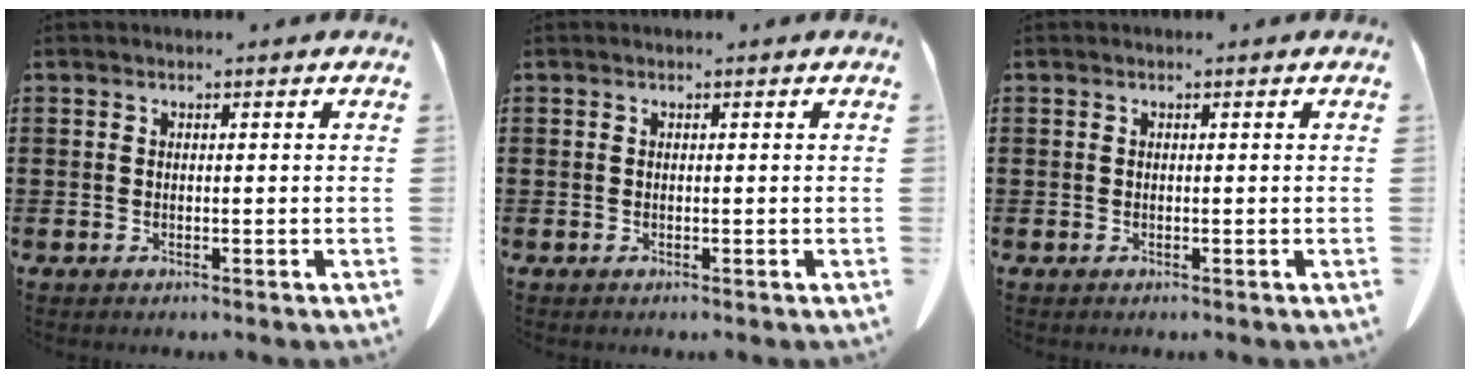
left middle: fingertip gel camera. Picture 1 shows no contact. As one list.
[{"total": 0.0}, {"total": 0.0}]